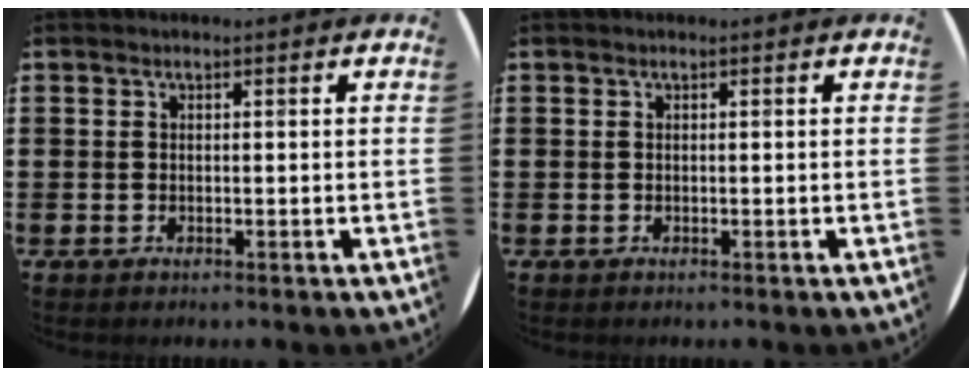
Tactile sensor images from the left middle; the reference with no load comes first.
{"total": 0.0}